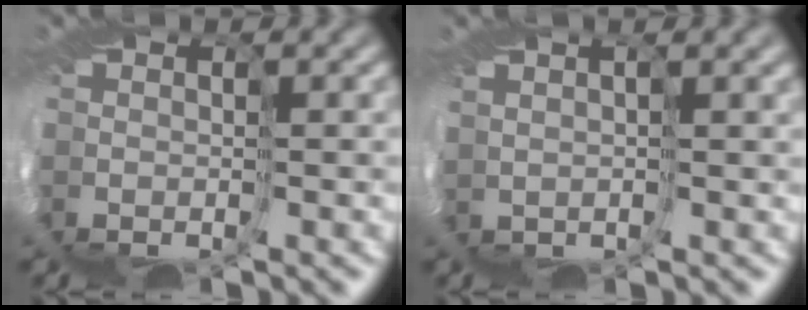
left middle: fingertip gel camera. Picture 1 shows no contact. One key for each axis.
{"total": 2.6, "fx": 1.5, "fy": -1.7, "fz": -1.3, "tx": 0.021, "ty": 0.010, "tz": 0.028}